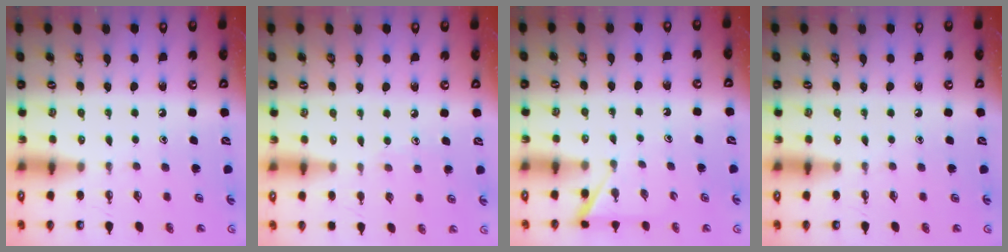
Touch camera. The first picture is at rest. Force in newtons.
{"total": 4.4, "press": 4.4, "slide": 0.5}
{"total": 3.7, "press": 3.7, "slide": 0.4}
{"total": 0.0}